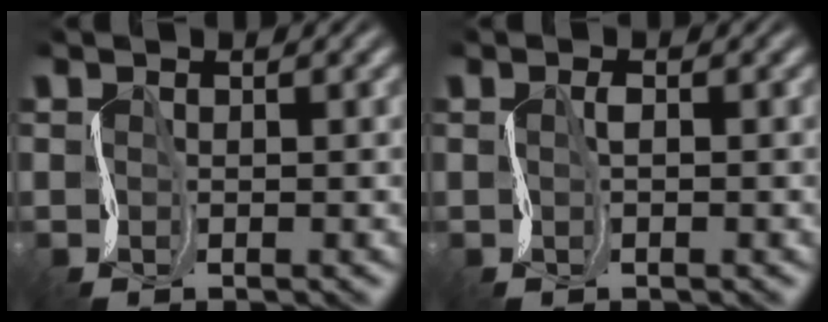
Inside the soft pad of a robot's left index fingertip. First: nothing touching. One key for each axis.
{"total": 0.7, "fx": 0.1, "fy": 0.2, "fz": 0.7, "tx": -0.017, "ty": 0.003, "tz": 0.002}